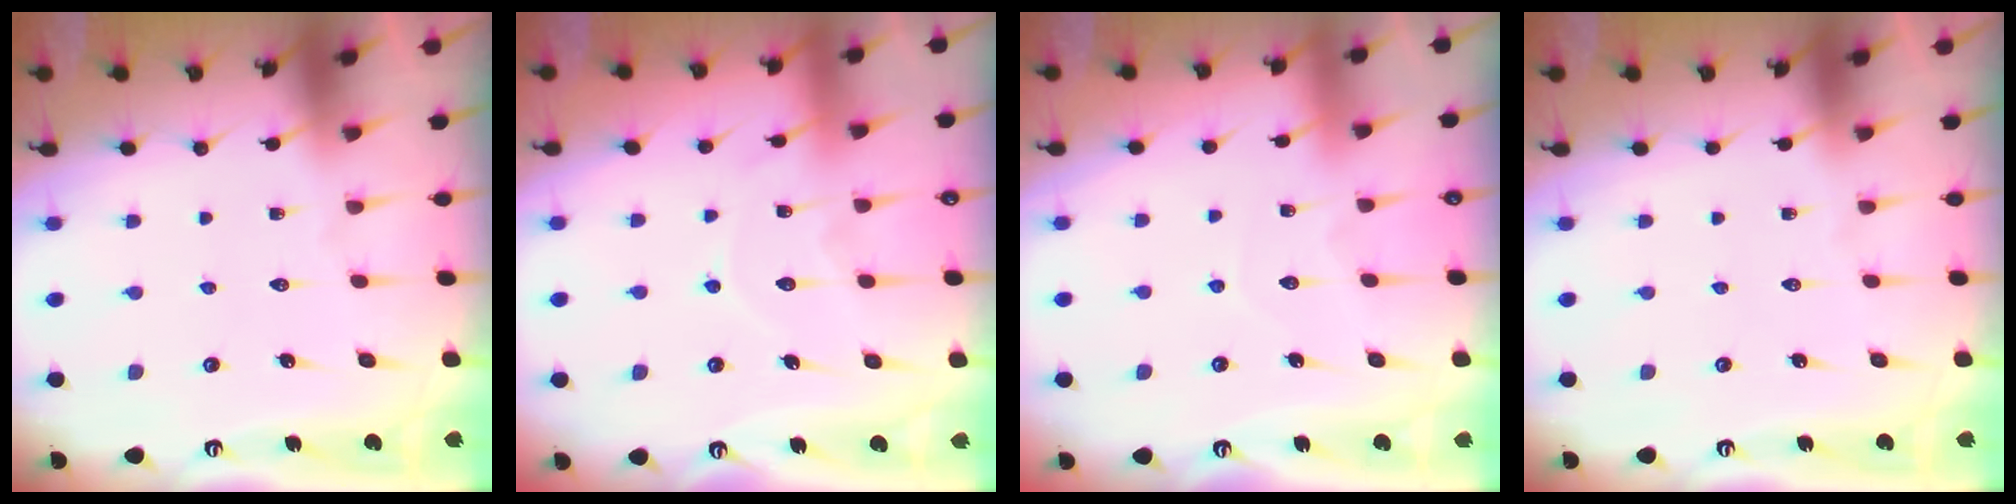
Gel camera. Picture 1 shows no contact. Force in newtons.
{"total": 8.9, "press": 8.9, "slide": 0.8}
{"total": 3.8, "press": 3.8, "slide": 0.4}
{"total": 0.0}